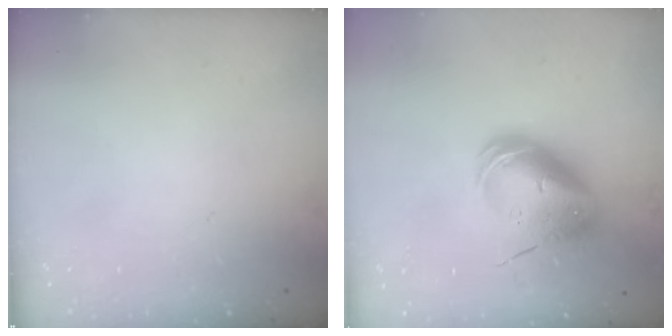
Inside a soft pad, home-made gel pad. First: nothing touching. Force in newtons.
{"total": 15.0, "press": 14.7, "slide": 3.0}